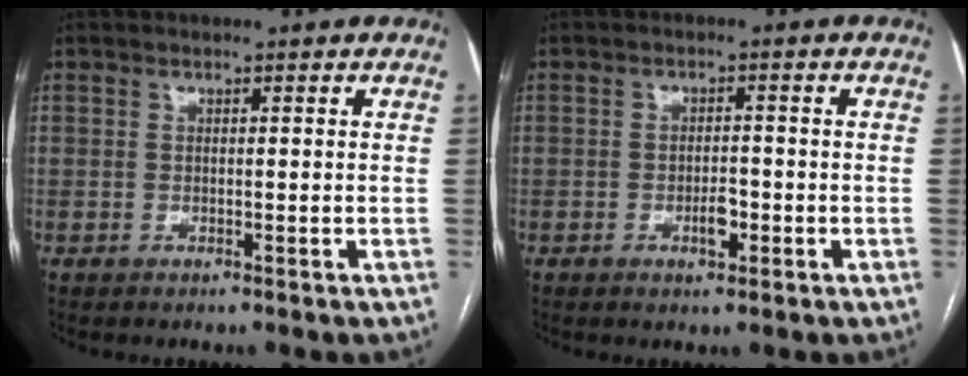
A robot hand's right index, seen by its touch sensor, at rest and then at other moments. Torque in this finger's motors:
{"motor_torque": [0.40, -0.16, 0.32, 0.05]}